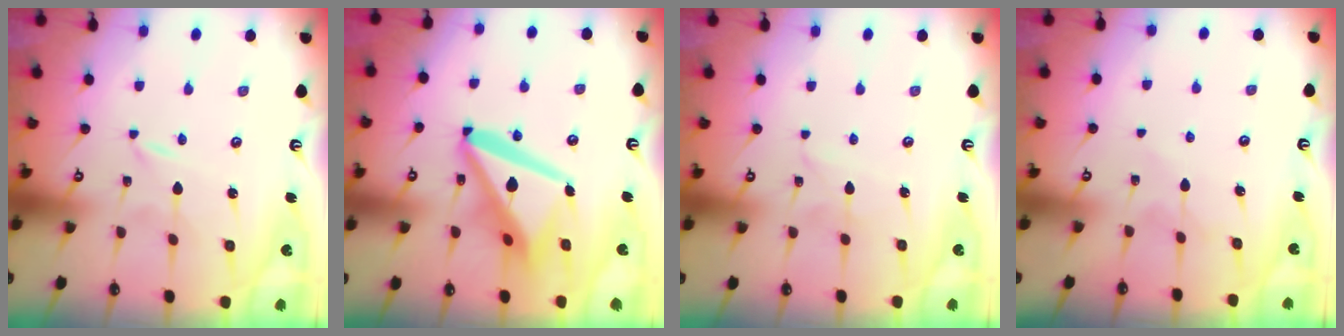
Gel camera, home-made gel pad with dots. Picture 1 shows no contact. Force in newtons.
{"total": 17.6, "press": 17.4, "slide": 2.1}
{"total": 2.3, "press": 2.3, "slide": 0.2}
{"total": 4.9, "press": 4.9, "slide": 0.6}